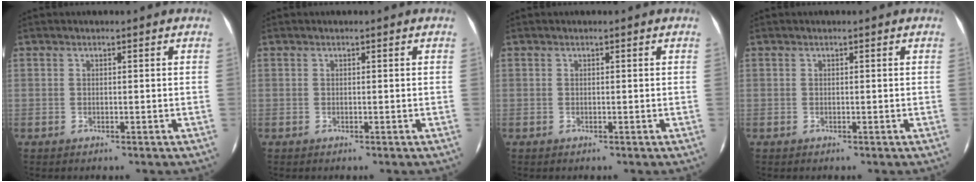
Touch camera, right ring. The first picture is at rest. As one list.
[{"total": 0.0}, {"total": 0.0}, {"total": 0.0}]